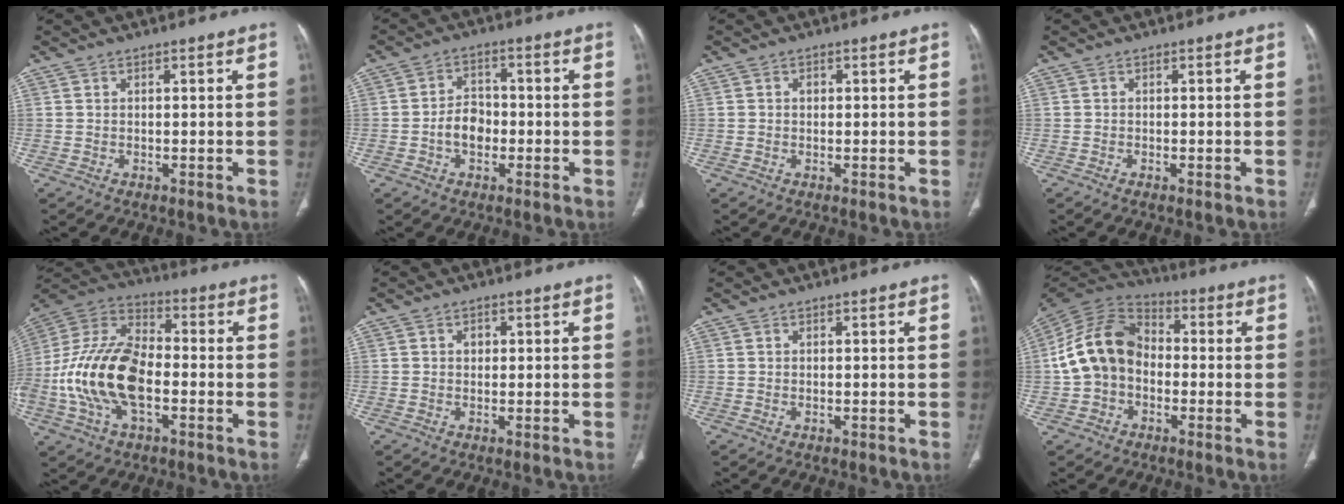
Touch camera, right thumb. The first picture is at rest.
{"total": 4.8, "force": [-1.4, 3.8, 2.7], "torque": [-0.026, 0.020, -0.031]}
{"total": 0.9, "force": [0.1, 0.8, 0.5], "torque": [-0.004, 0.003, -0.001]}
{"total": 0.7, "force": [-0.4, 0.2, 0.5], "torque": [-0.013, -0.001, -0.009]}
{"total": 20.3, "force": [-4.3, 11.4, 16.3], "torque": [-0.329, 0.029, -0.081]}
{"total": 1.5, "force": [0.3, 1.3, 0.8], "torque": [-0.004, 0.003, 0.001]}
{"total": 0.0}
{"total": 14.1, "force": [-1.4, 10.7, 9.0], "torque": [-0.160, 0.039, -0.039]}